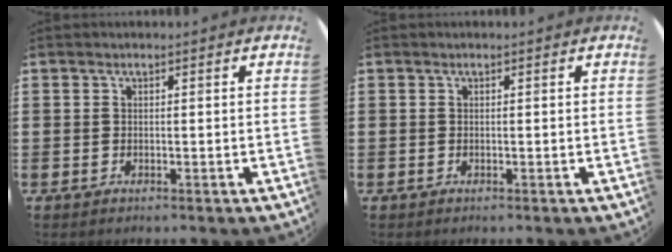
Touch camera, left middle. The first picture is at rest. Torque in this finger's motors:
{"motor_torque": [0.46, -0.59, 0.00, 0.00]}